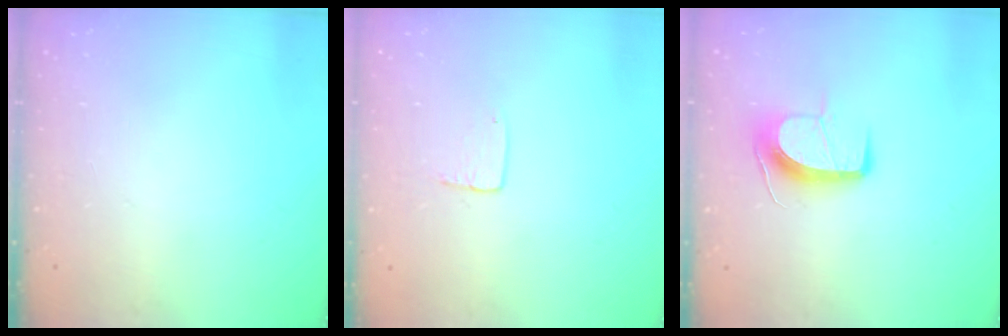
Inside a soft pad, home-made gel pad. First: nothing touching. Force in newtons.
{"total": 3.9, "press": 3.9, "slide": 0.3}
{"total": 9.9, "press": 9.9, "slide": 0.2}